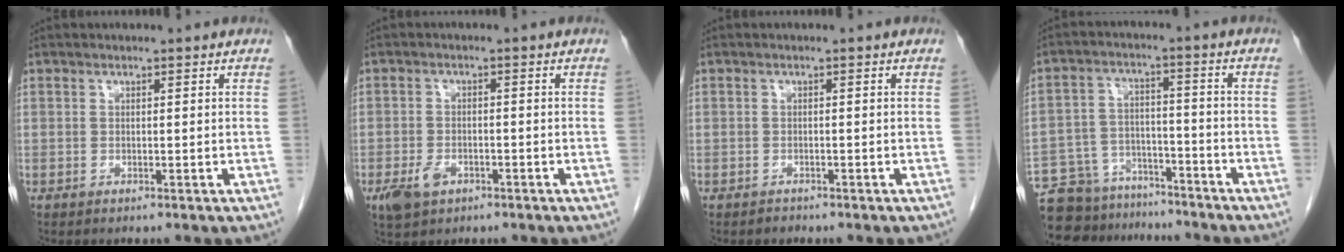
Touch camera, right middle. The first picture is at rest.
{"total": 4.2, "force": [-2.1, 2.5, 2.5], "torque": [-0.053, -0.003, -0.030]}
{"total": 0.8, "force": [-0.7, 0.4, -0.1], "torque": [-0.003, 0.001, -0.014]}
{"total": 14.5, "force": [-12.7, 6.5, 2.6], "torque": [-0.060, 0.028, -0.192]}